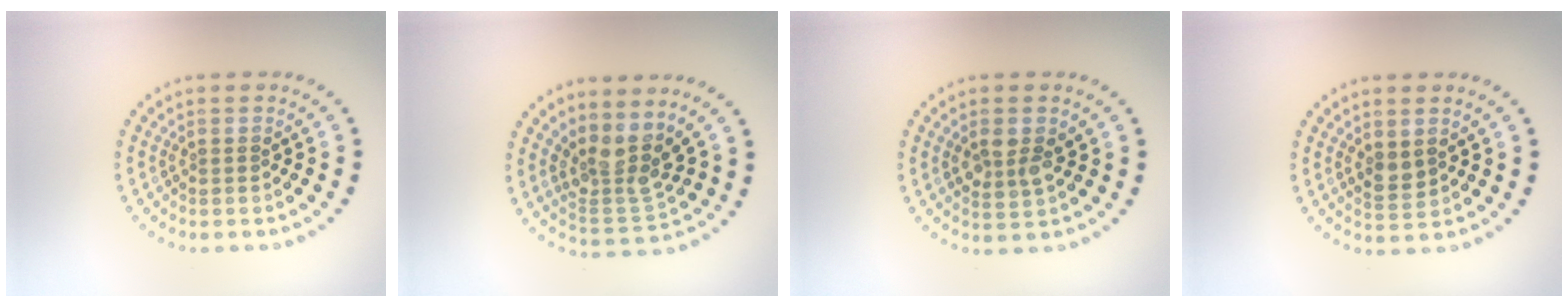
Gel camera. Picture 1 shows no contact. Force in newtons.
{"total": 3.6, "press": 2.7, "slide": 2.4}
{"total": 2.4, "press": 2.4, "slide": 0.4}
{"total": 1.7, "press": 1.7, "slide": 0.4}